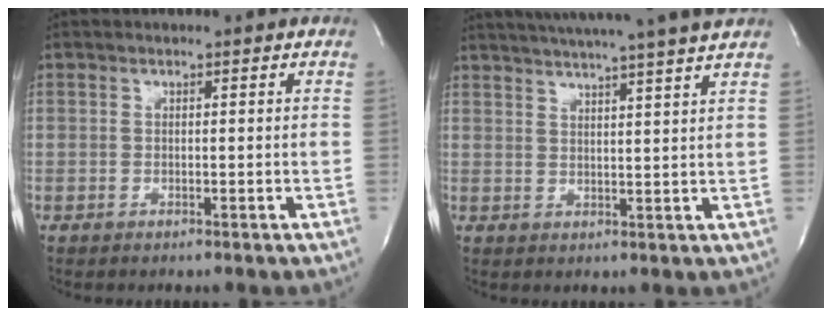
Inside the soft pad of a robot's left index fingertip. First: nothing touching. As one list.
[{"total": 16.9, "force": [15.0, -1.5, 7.7], "torque": [-0.132, -0.011, 0.198]}]